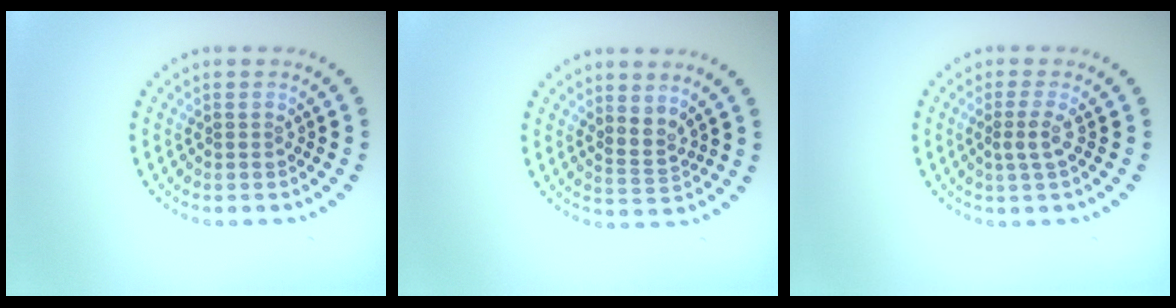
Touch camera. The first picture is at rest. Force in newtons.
{"total": 2.1, "press": 1.3, "slide": 1.6}
{"total": 1.6, "press": 1.2, "slide": 1.1}